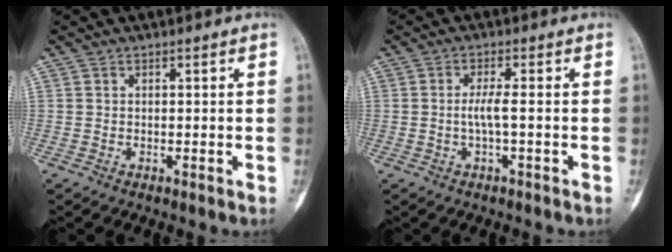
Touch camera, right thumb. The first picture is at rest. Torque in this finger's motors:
{"motor_torque": [0.02, 0.24, 0.34, -0.19, 0.02]}